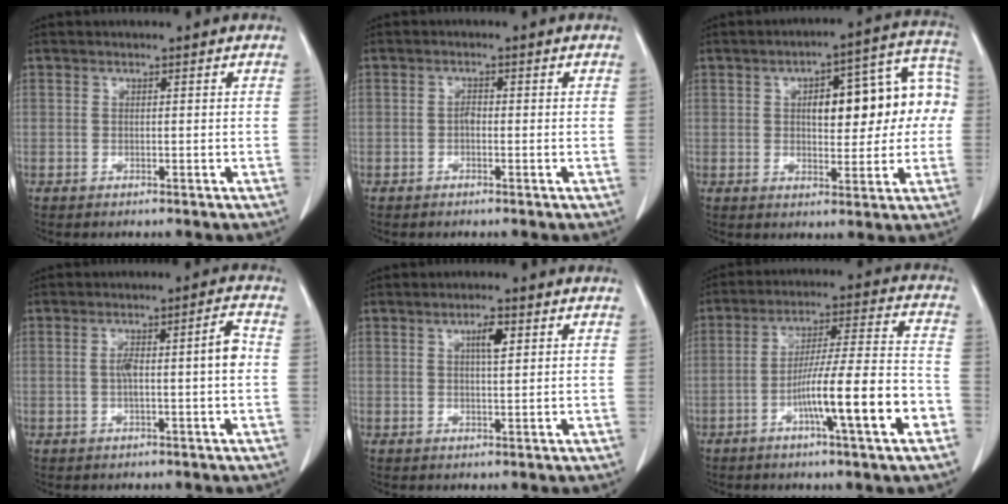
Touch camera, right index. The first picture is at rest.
{"total": 1.1, "force": [-0.3, 0.5, 0.9], "torque": [-0.015, 0.003, -0.008]}
{"total": 14.6, "force": [1.4, 5.4, 13.5], "torque": [-0.170, 0.049, 0.026]}
{"total": 6.2, "force": [-0.2, 0.5, 6.2], "torque": [-0.108, 0.019, 0.000]}
{"total": 3.0, "force": [1.2, 0.6, 2.7], "torque": [-0.047, 0.000, 0.019]}
{"total": 14.4, "force": [-5.4, 0.2, 13.3], "torque": [-0.220, 0.004, -0.088]}